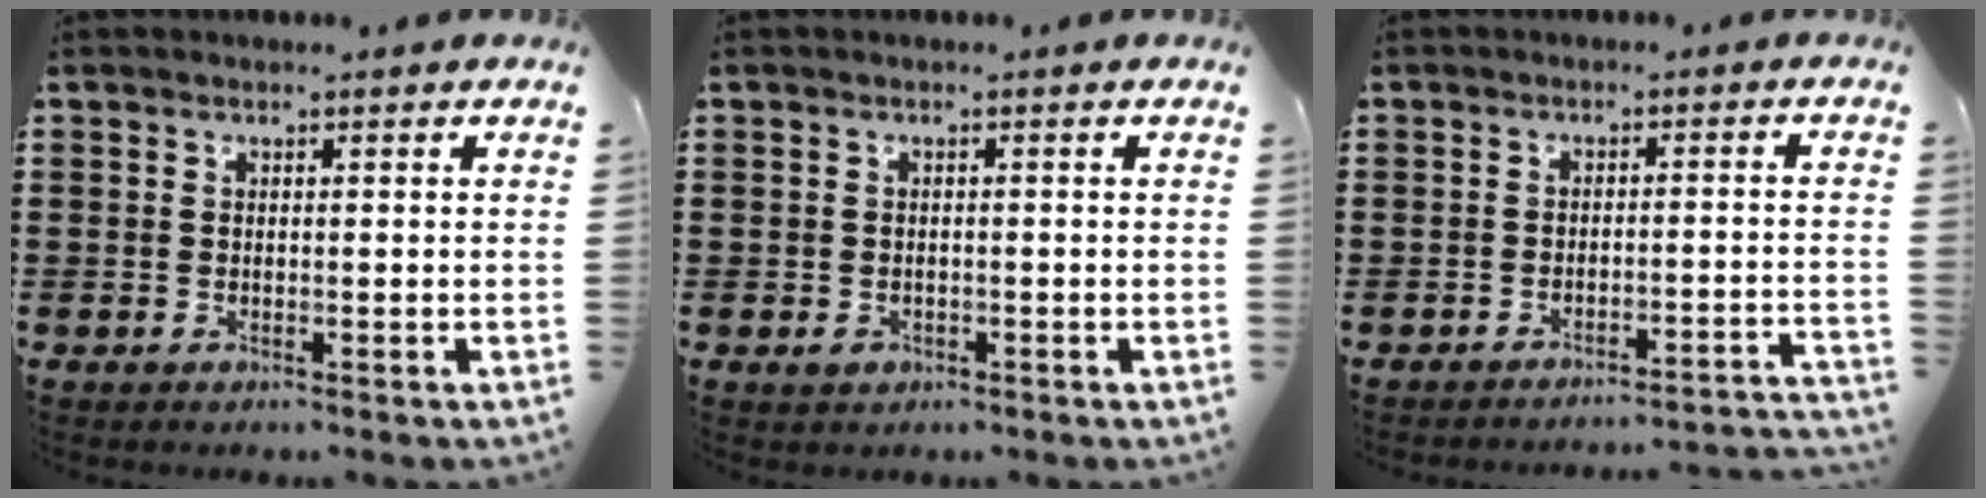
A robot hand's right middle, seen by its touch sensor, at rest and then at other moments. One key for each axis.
{"total": 0.9, "fx": -0.4, "fy": 0.7, "fz": 0.4, "tx": -0.011, "ty": 0.001, "tz": -0.008}
{"total": 2.6, "fx": -2.5, "fy": -0.3, "fz": 0.5, "tx": -0.011, "ty": 0.002, "tz": -0.054}